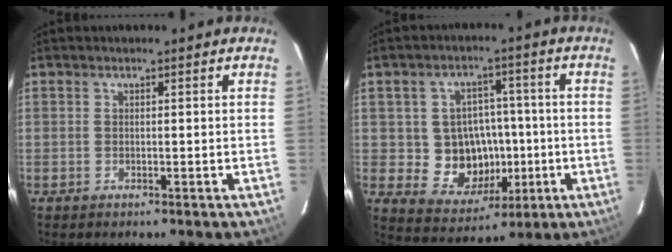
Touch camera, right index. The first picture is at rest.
{"total": 11.2, "force": [-1.4, 10.0, 4.8], "torque": [-0.102, 0.014, -0.002]}